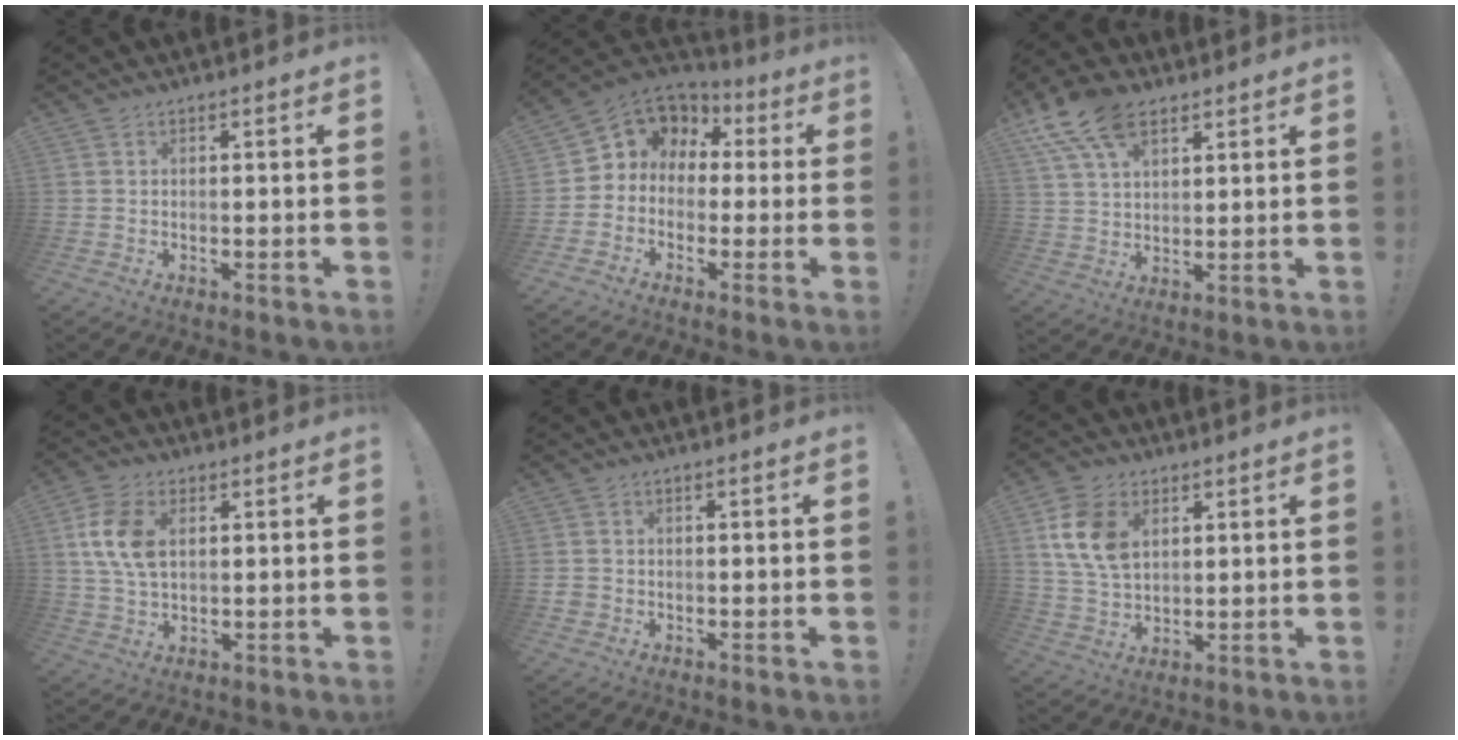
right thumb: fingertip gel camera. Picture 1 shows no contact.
{"total": 6.9, "force": [0.3, 6.5, 2.3], "torque": [-0.036, -0.002, 0.012]}
{"total": 13.4, "force": [7.8, 7.4, 8.0], "torque": [-0.154, -0.025, 0.146]}
{"total": 10.8, "force": [2.6, 7.0, 7.7], "torque": [-0.140, 0.001, 0.048]}
{"total": 1.6, "force": [-0.5, 1.4, 0.6], "torque": [-0.009, 0.004, -0.009]}
{"total": 13.3, "force": [4.7, 9.4, 8.2], "torque": [-0.142, -0.007, 0.093]}